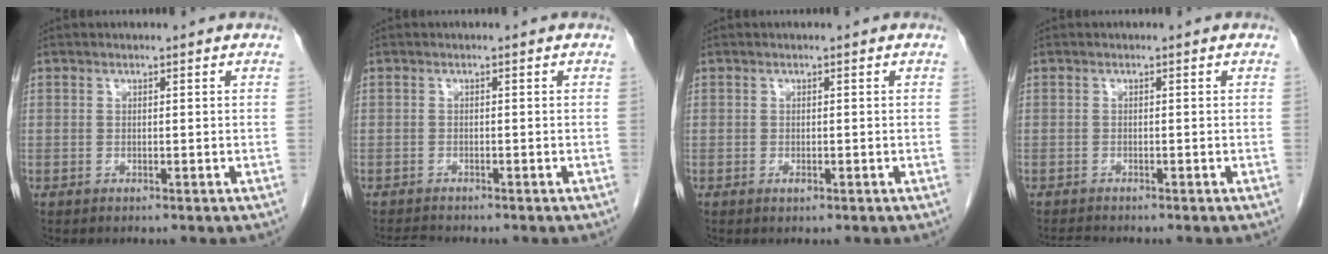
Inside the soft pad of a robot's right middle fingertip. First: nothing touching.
{"total": 1.9, "force": [-1.8, 0.1, 0.3], "torque": [-0.014, -0.012, -0.029]}
{"total": 1.0, "force": [-0.5, 0.2, 0.8], "torque": [-0.016, -0.001, -0.008]}
{"total": 1.3, "force": [-1.3, -0.2, 0.2], "torque": [-0.012, -0.010, -0.020]}